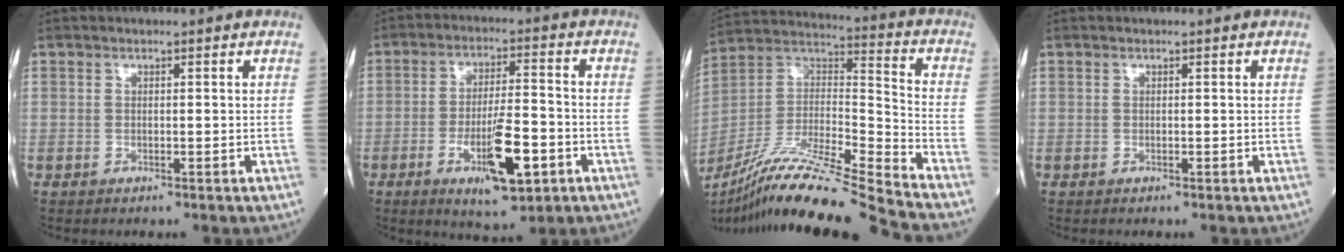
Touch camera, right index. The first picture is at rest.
{"total": 10.5, "force": [-4.0, 2.2, 9.5], "torque": [-0.166, -0.009, -0.061]}
{"total": 22.4, "force": [-19.3, -1.5, 11.3], "torque": [-0.235, -0.021, -0.350]}
{"total": 0.0}